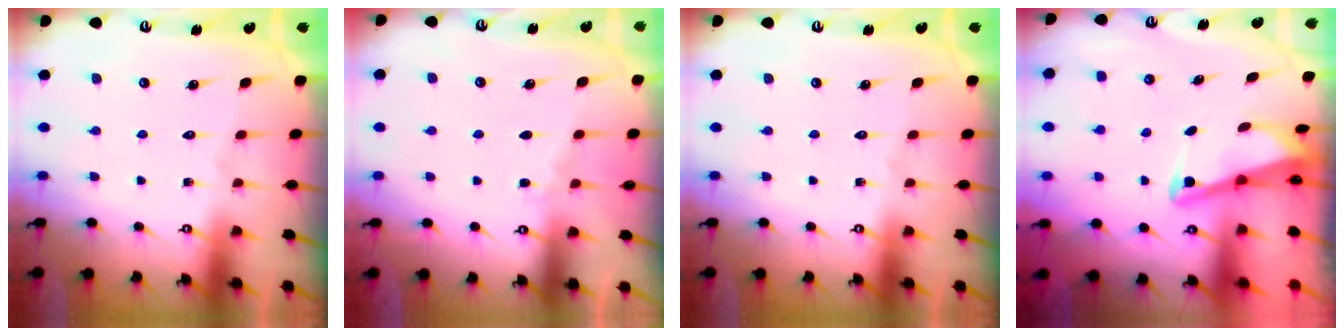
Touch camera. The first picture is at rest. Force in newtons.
{"total": 3.9, "press": 3.9, "slide": 0.5}
{"total": 0.0}
{"total": 2.9, "press": 2.9, "slide": 0.4}